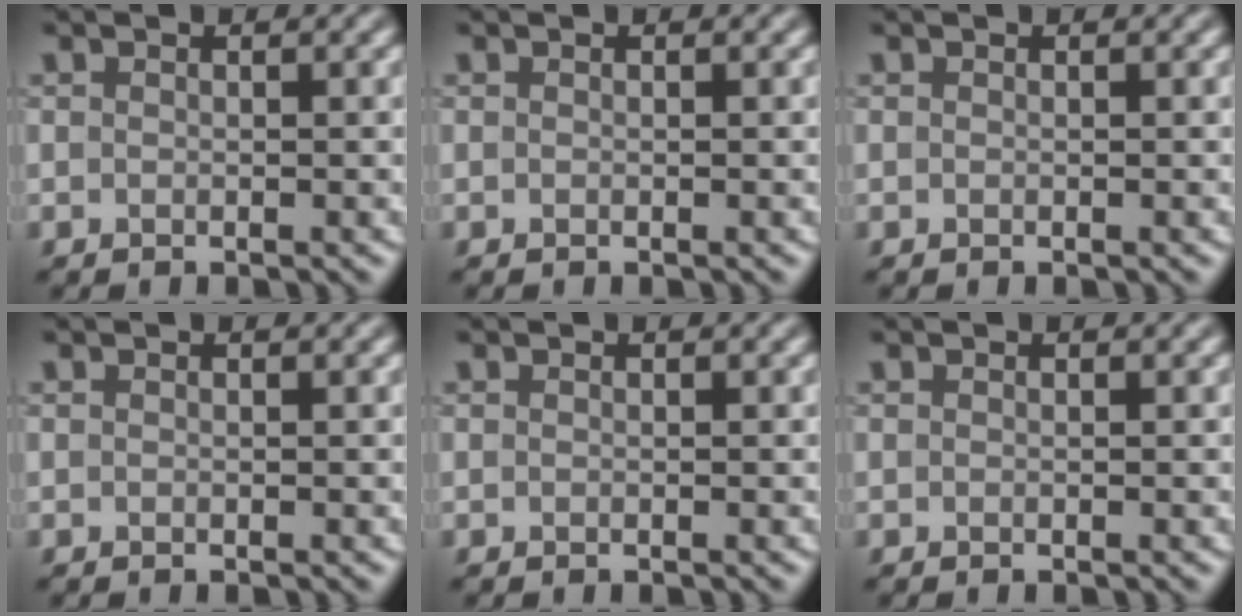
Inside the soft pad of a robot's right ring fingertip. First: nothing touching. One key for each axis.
{"total": 0.0}
{"total": 0.0}
{"total": 0.0}
{"total": 0.0}
{"total": 0.0}